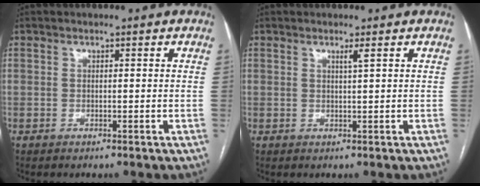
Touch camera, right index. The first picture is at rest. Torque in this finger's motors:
{"motor_torque": [0.15, 0.19, 0.00, 0.02]}